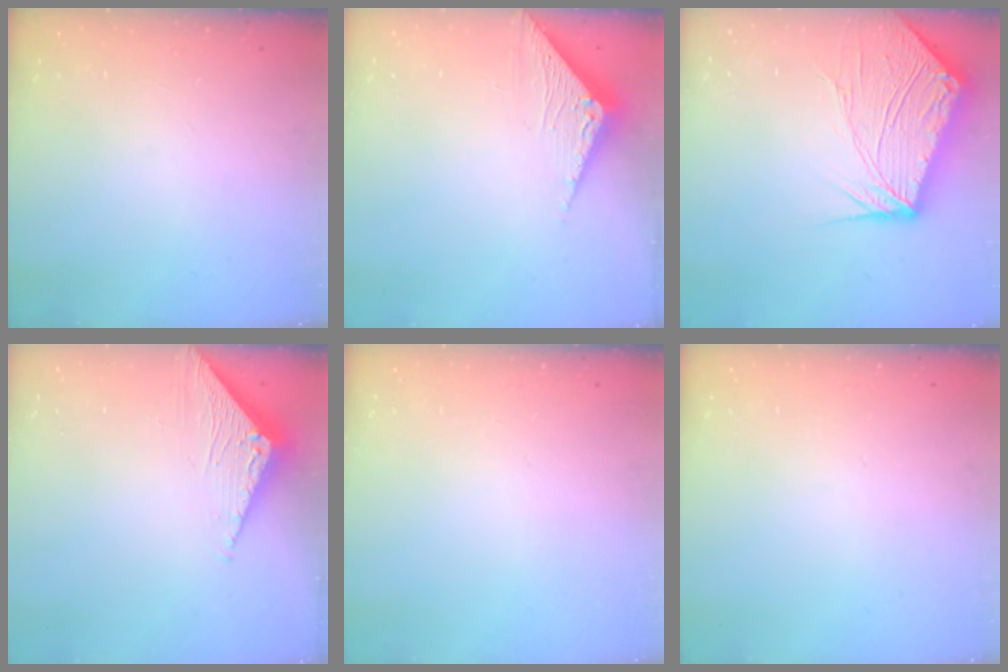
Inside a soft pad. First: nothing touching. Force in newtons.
{"total": 3.4, "press": 3.4, "slide": 0.3}
{"total": 16.8, "press": 16.7, "slide": 2.1}
{"total": 3.3, "press": 3.3, "slide": 0.2}
{"total": 0.0}
{"total": 0.0}